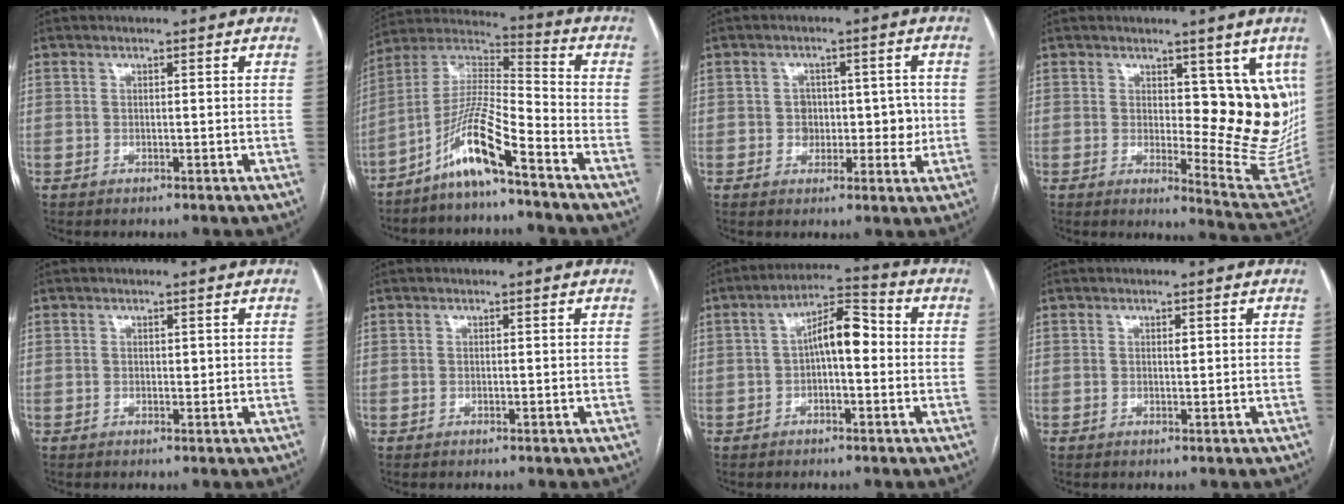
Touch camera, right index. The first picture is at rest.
{"total": 11.3, "force": [-7.3, 0.3, 8.6], "torque": [-0.176, 0.004, -0.146]}
{"total": 5.1, "force": [-0.3, 4.1, 3.1], "torque": [-0.020, 0.017, -0.001]}
{"total": 12.4, "force": [4.1, 4.8, 10.7], "torque": [-0.113, -0.012, 0.062]}
{"total": 0.6, "force": [0.1, 0.4, 0.4], "torque": [-0.004, 0.000, 0.002]}
{"total": 0.0}
{"total": 7.5, "force": [0.0, 2.6, 7.1], "torque": [-0.122, 0.034, -0.004]}
{"total": 0.6, "force": [0.2, 0.2, 0.5], "torque": [-0.010, -0.001, 0.003]}